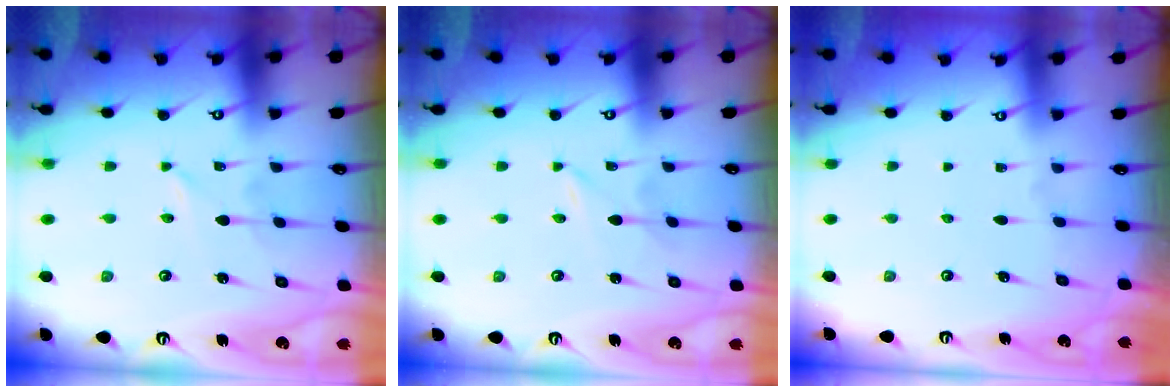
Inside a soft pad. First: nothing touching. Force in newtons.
{"total": 0.0}
{"total": 0.0}